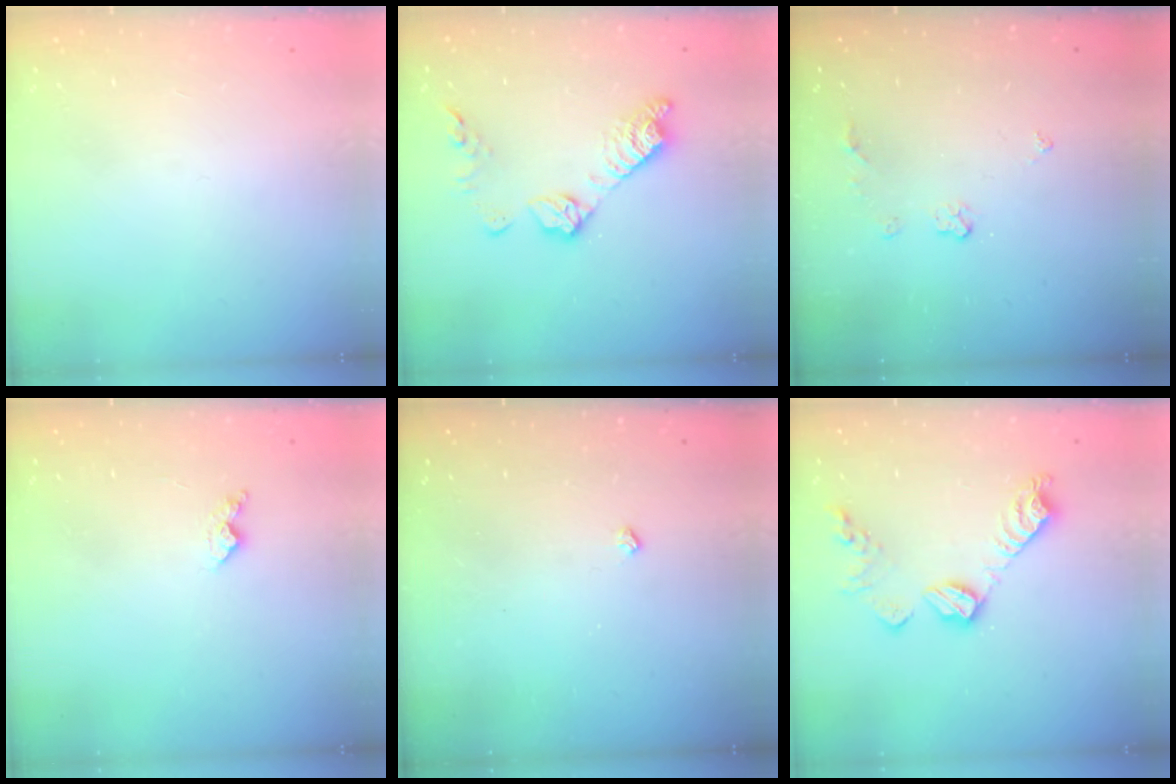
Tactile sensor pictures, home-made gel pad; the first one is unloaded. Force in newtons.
{"total": 12.1, "press": 12.0, "slide": 0.6}
{"total": 3.6, "press": 3.5, "slide": 0.4}
{"total": 3.3, "press": 3.3, "slide": 0.4}
{"total": 3.6, "press": 3.5, "slide": 0.4}
{"total": 12.1, "press": 12.1, "slide": 0.5}